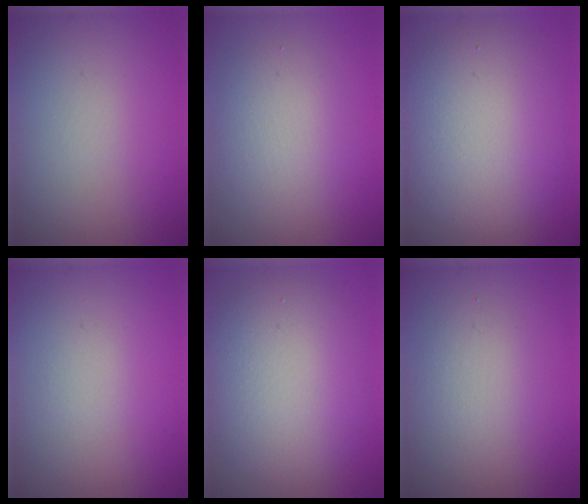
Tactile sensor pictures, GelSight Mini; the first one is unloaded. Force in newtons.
{"total": 3.2, "press": 3.2, "slide": 0.2}
{"total": 8.7, "press": 8.6, "slide": 0.8}
{"total": 0.5, "press": 0.5, "slide": 0.1}
{"total": 7.5, "press": 7.5, "slide": 0.8}
{"total": 1.9, "press": 1.9, "slide": 0.1}